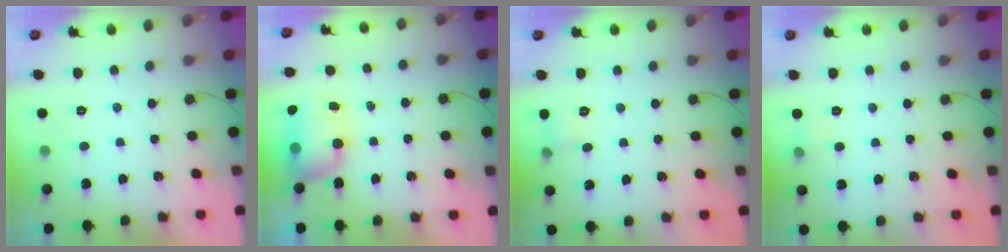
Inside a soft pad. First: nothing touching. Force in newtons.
{"total": 11.5, "press": 8.7, "slide": 7.5}
{"total": 5.1, "press": 4.8, "slide": 1.7}
{"total": 4.2, "press": 3.5, "slide": 2.3}